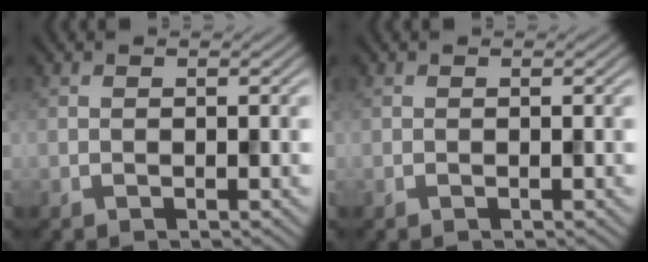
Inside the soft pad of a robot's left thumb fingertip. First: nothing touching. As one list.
[{"total": 0.0}]